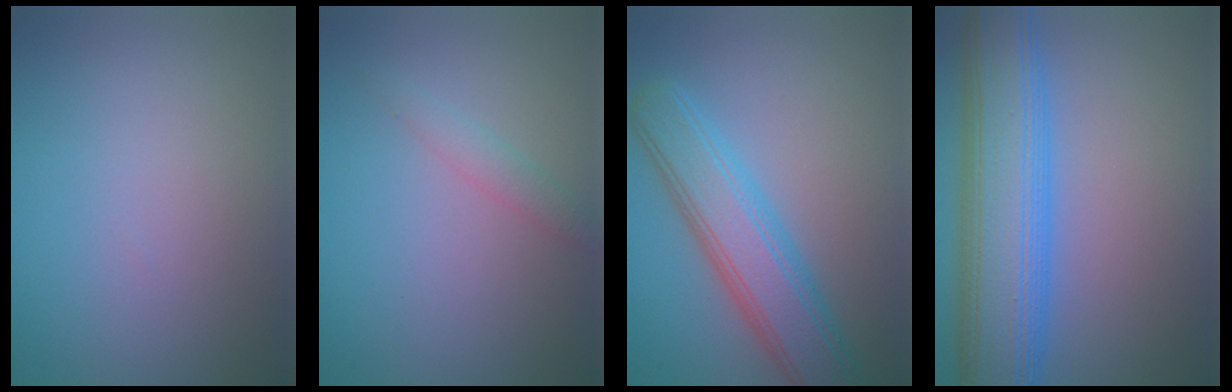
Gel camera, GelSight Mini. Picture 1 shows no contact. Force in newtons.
{"total": 1.5, "press": 1.5, "slide": 0.0}
{"total": 6.4, "press": 6.4, "slide": 0.1}
{"total": 10.0, "press": 10.0, "slide": 0.1}